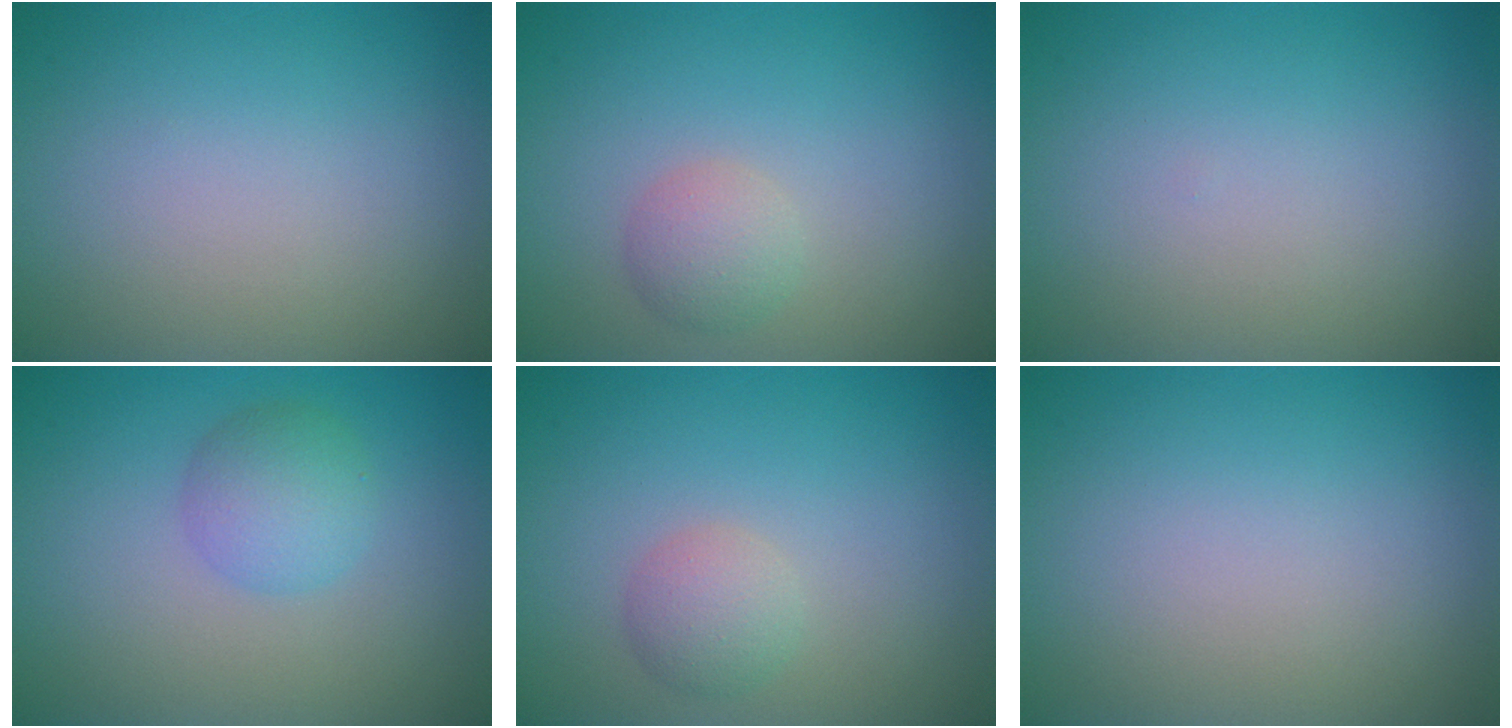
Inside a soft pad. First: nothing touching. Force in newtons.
{"total": 2.1, "press": 2.1, "slide": 0.1}
{"total": 0.0}
{"total": 2.8, "press": 2.8, "slide": 0.1}
{"total": 2.1, "press": 2.1, "slide": 0.1}
{"total": 0.0}